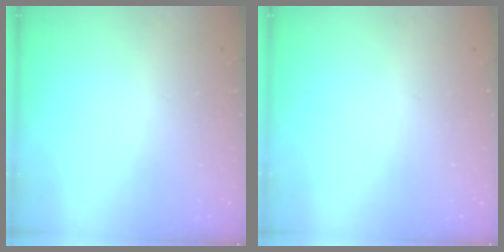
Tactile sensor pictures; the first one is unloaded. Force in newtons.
{"total": 0.0}